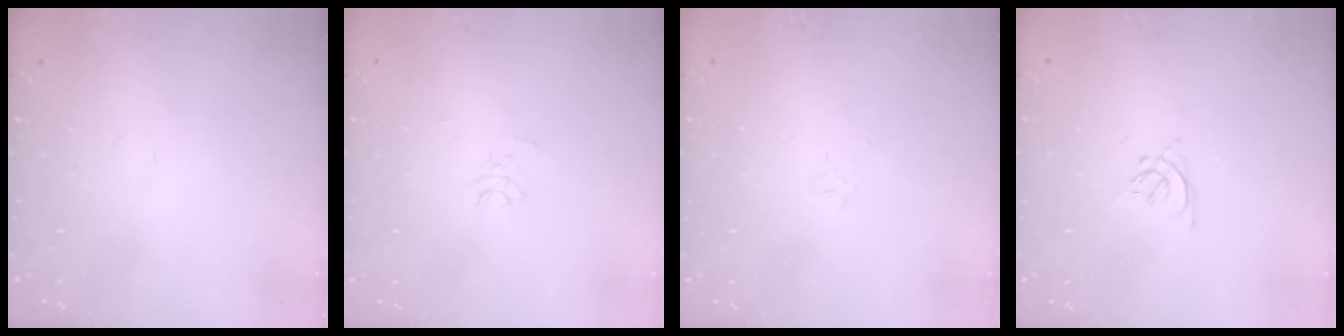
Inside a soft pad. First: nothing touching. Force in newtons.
{"total": 2.6, "press": 2.6, "slide": 0.1}
{"total": 4.3, "press": 4.2, "slide": 0.9}
{"total": 2.0, "press": 1.9, "slide": 0.5}